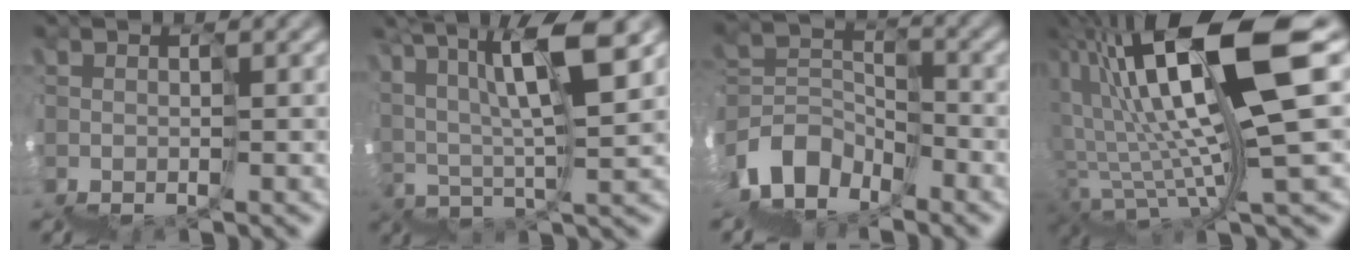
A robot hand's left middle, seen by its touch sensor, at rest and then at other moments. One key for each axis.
{"total": 7.9, "fx": 6.0, "fy": 1.0, "fz": 5.1, "tx": -0.085, "ty": 0.046, "tz": 0.100}
{"total": 2.9, "fx": -2.1, "fy": 1.7, "fz": -1.1, "tx": 0.026, "ty": 0.029, "tz": -0.057}
{"total": 12.1, "fx": 5.8, "fy": 1.6, "fz": 10.5, "tx": -0.167, "ty": 0.033, "tz": 0.108}